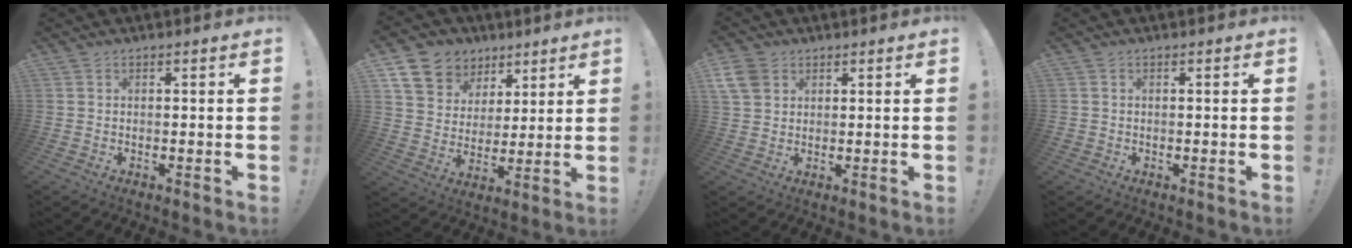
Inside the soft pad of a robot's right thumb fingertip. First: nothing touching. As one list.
[{"total": 11.8, "force": [7.0, 8.9, 3.4], "torque": [-0.055, -0.045, 0.140]}, {"total": 6.7, "force": [3.2, 5.0, 3.1], "torque": [-0.061, -0.006, 0.065]}, {"total": 1.0, "force": [-0.3, 0.9, 0.3], "torque": [-0.007, 0.003, -0.006]}]